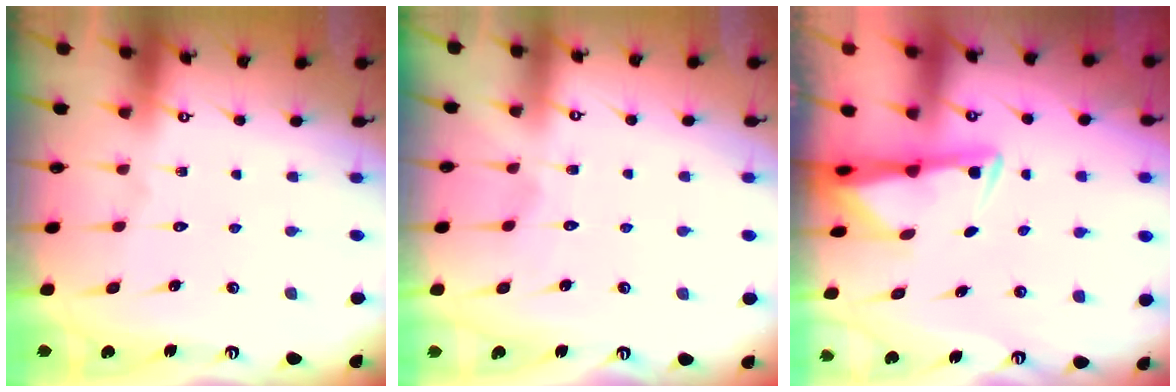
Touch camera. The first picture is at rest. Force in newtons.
{"total": 2.8, "press": 2.8, "slide": 0.3}
{"total": 2.9, "press": 2.8, "slide": 0.6}